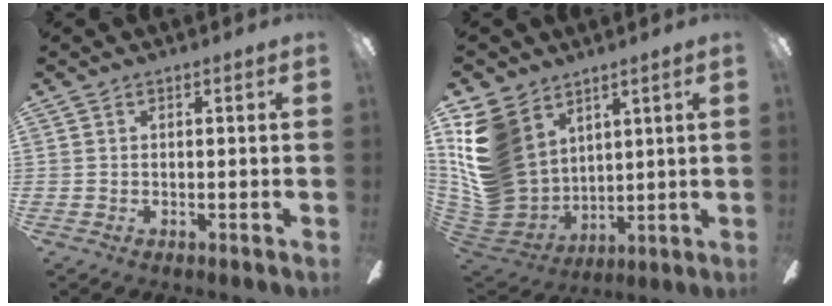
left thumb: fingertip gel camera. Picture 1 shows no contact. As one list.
[{"total": 17.9, "force": [7.3, 13.2, 9.6], "torque": [-0.246, -0.044, 0.139]}]